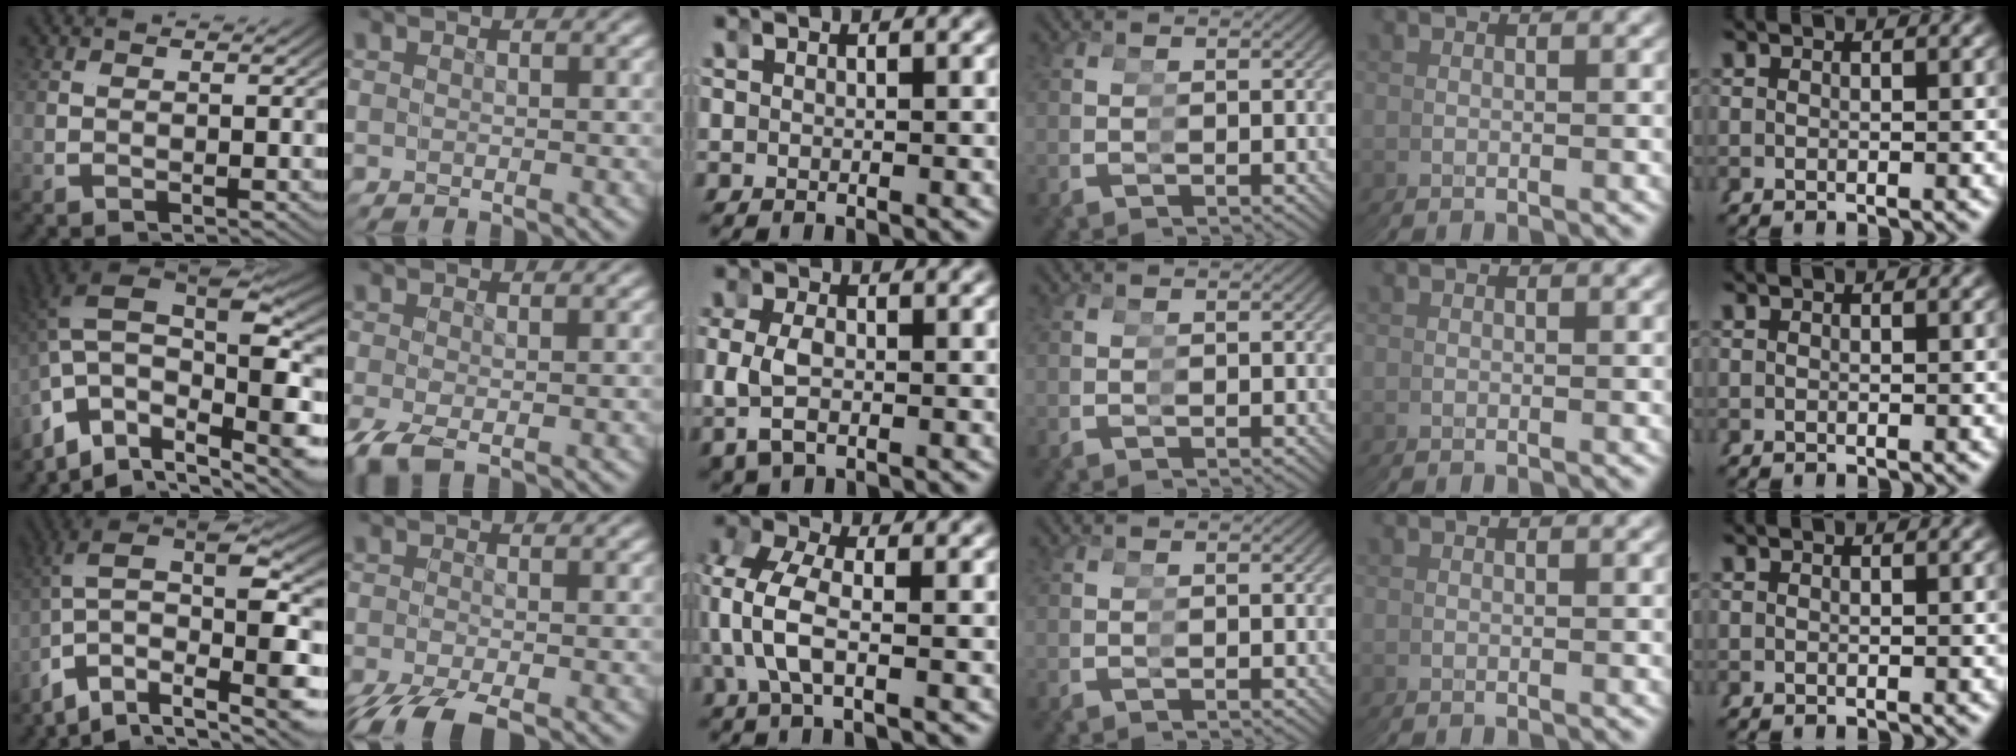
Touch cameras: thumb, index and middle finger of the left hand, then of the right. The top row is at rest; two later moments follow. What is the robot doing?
{"motion": "grasp_and_lifting", "object": "pipette"}